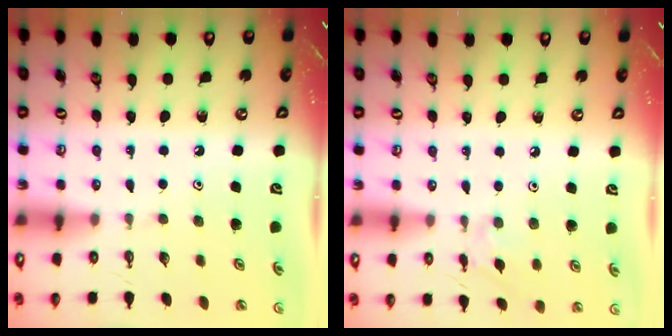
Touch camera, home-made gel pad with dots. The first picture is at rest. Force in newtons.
{"total": 4.1, "press": 4.1, "slide": 0.8}